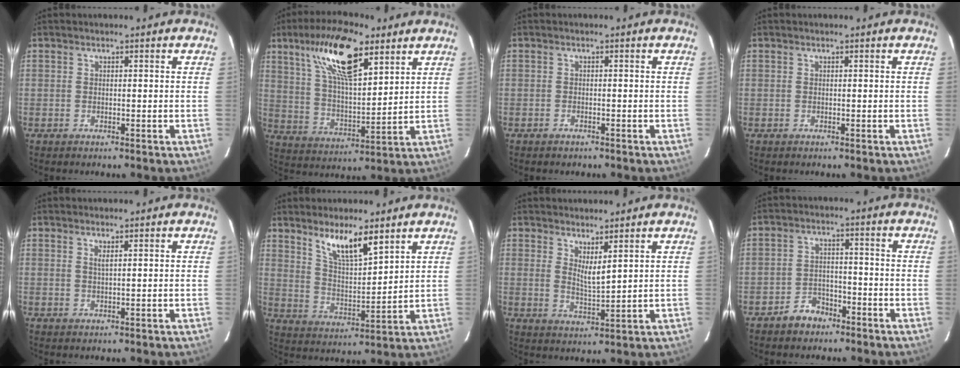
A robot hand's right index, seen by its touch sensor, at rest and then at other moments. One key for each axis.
{"total": 17.2, "fx": 9.8, "fy": 6.0, "fz": 12.8, "tx": -0.229, "ty": 0.020, "tz": 0.181}
{"total": 1.1, "fx": -0.8, "fy": 0.7, "fz": 0.1, "tx": -0.006, "ty": 0.002, "tz": -0.013}
{"total": 0.0}
{"total": 1.1, "fx": 0.6, "fy": -0.1, "fz": 0.8, "tx": -0.018, "ty": 0.000, "tz": 0.011}
{"total": 9.8, "fx": 6.9, "fy": 2.3, "fz": 6.6, "tx": -0.114, "ty": -0.003, "tz": 0.135}
{"total": 4.2, "fx": 3.0, "fy": 0.6, "fz": 2.9, "tx": -0.050, "ty": -0.012, "tz": 0.051}
{"total": 5.1, "fx": -3.8, "fy": 3.2, "fz": 1.1, "tx": -0.033, "ty": 0.015, "tz": -0.060}